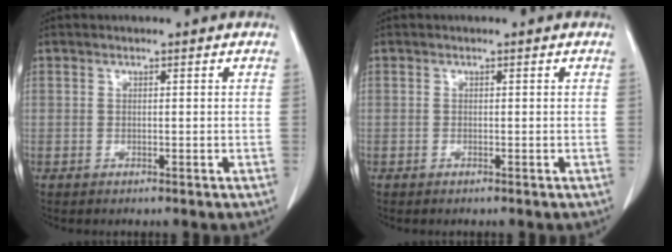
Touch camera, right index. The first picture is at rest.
{"total": 0.0}